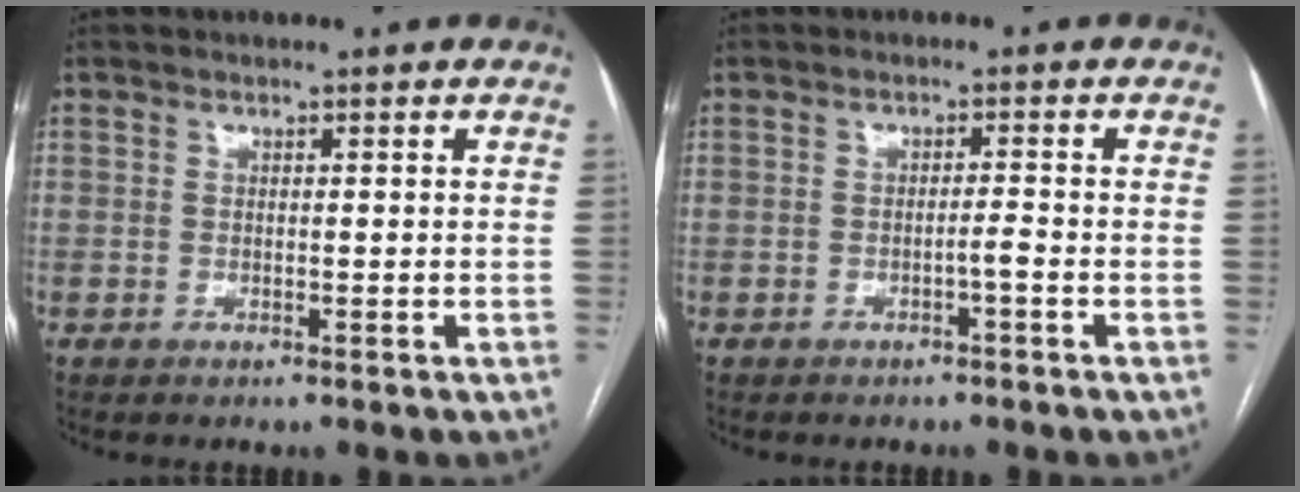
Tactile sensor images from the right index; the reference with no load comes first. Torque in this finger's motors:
{"motor_torque": [0.25, 0.01, 0.07, 0.03]}